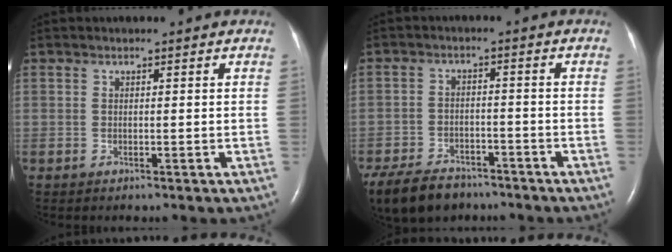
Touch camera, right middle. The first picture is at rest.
{"total": 12.8, "force": [-9.6, 6.5, 5.4], "torque": [-0.125, -0.016, -0.151]}